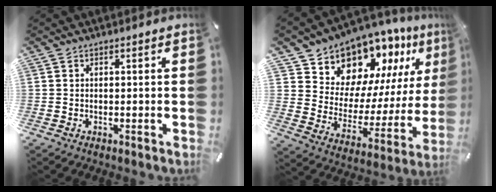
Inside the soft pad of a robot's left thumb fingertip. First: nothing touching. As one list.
[{"total": 13.4, "force": [11.6, 6.7, 0.6], "torque": [-0.018, -0.135, 0.204]}]